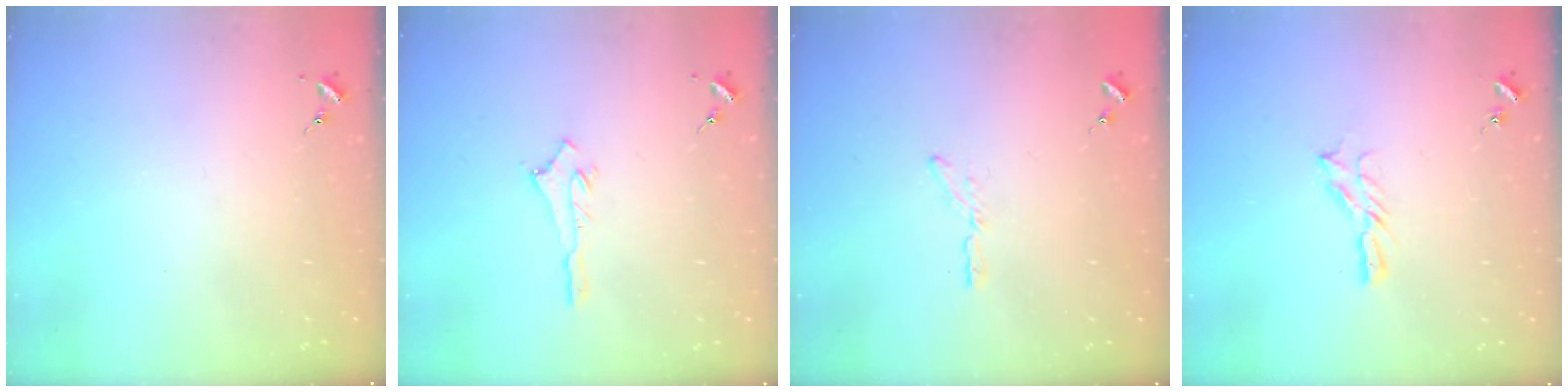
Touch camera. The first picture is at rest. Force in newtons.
{"total": 2.7, "press": 2.7, "slide": 0.2}
{"total": 3.3, "press": 3.3, "slide": 0.3}
{"total": 6.2, "press": 6.2, "slide": 0.1}